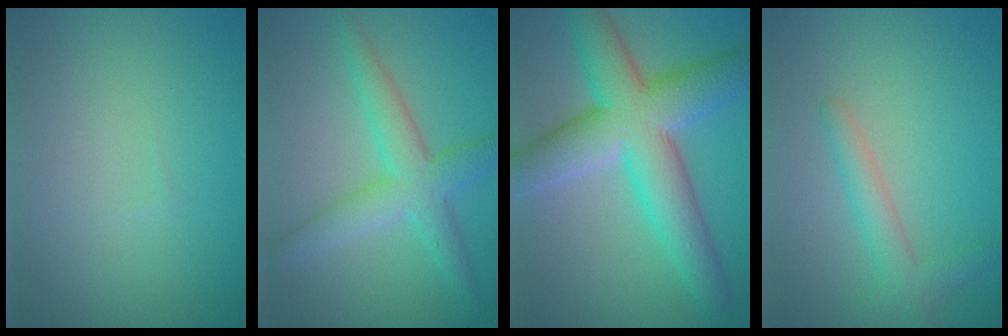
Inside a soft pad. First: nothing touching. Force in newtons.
{"total": 4.6, "press": 4.6, "slide": 0.1}
{"total": 9.7, "press": 9.7, "slide": 0.6}
{"total": 2.1, "press": 2.1, "slide": 0.2}